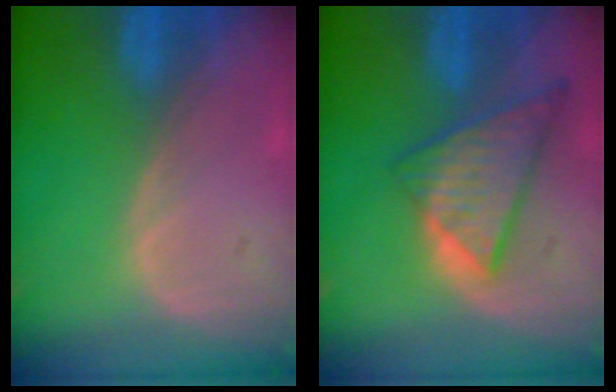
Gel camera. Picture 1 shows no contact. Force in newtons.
{"total": 8.7, "press": 7.5, "slide": 4.4}